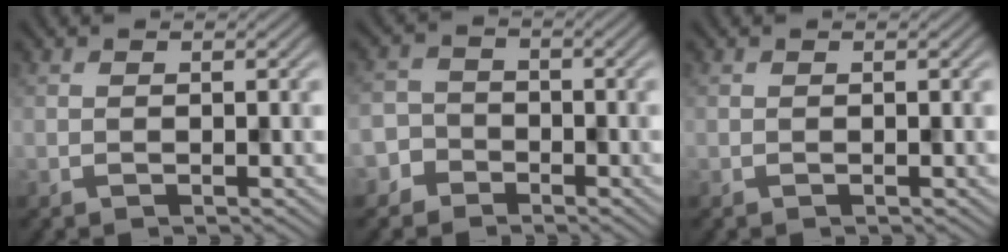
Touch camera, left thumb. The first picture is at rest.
{"total": 3.6, "force": [-2.2, 2.8, 0.6], "torque": [-0.001, 0.002, -0.057]}
{"total": 0.0}